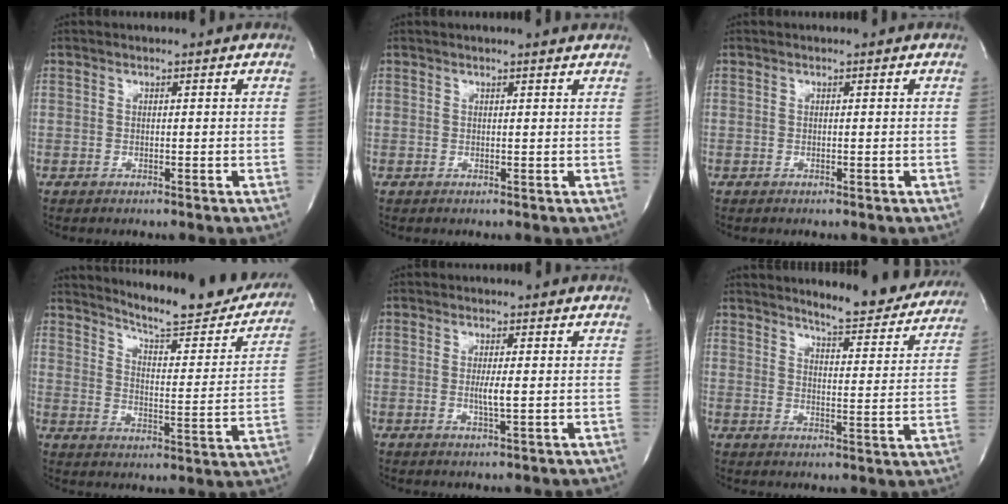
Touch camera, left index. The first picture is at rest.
{"total": 2.1, "force": [1.9, 0.0, 0.8], "torque": [-0.016, 0.007, 0.019]}
{"total": 0.0}
{"total": 21.3, "force": [19.4, 2.9, 8.2], "torque": [-0.108, -0.069, 0.243]}
{"total": 2.6, "force": [-0.1, 0.0, 2.6], "torque": [-0.053, -0.005, -0.001]}
{"total": 13.6, "force": [12.7, 2.1, 4.4], "torque": [-0.049, -0.034, 0.147]}